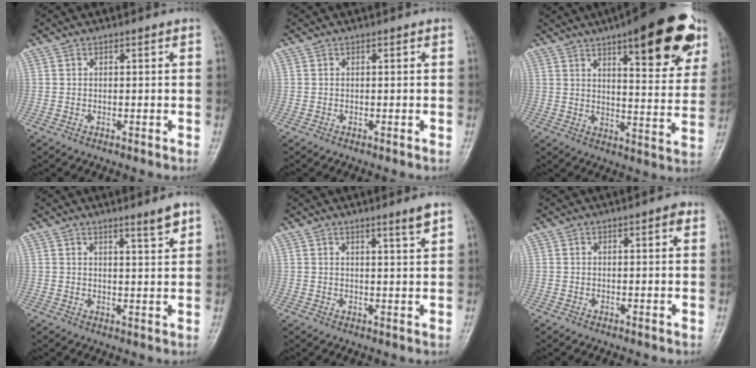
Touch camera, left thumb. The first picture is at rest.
{"total": 0.0}
{"total": 21.7, "force": [12.1, 6.8, 16.7], "torque": [-0.186, -0.039, 0.165]}
{"total": 3.7, "force": [2.7, 0.1, 2.5], "torque": [-0.034, -0.025, 0.042]}
{"total": 3.1, "force": [2.1, -0.4, 2.2], "torque": [-0.035, -0.017, 0.036]}
{"total": 1.8, "force": [0.8, 0.6, 1.5], "torque": [-0.017, 0.000, 0.008]}